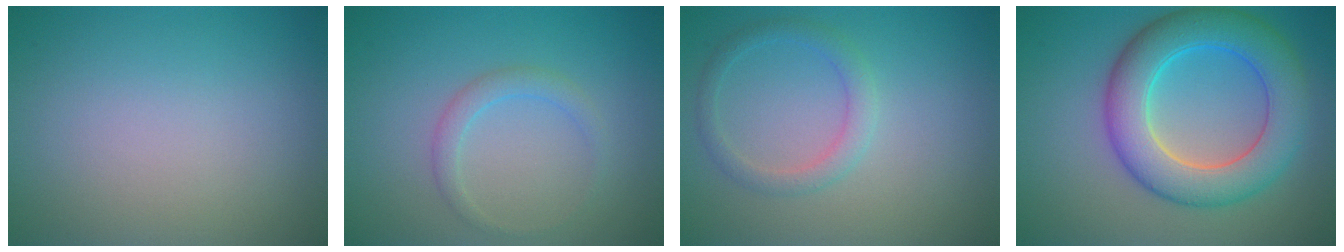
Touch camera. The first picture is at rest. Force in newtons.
{"total": 1.6, "press": 1.6, "slide": 0.0}
{"total": 2.0, "press": 2.0, "slide": 0.1}
{"total": 7.9, "press": 7.9, "slide": 0.2}